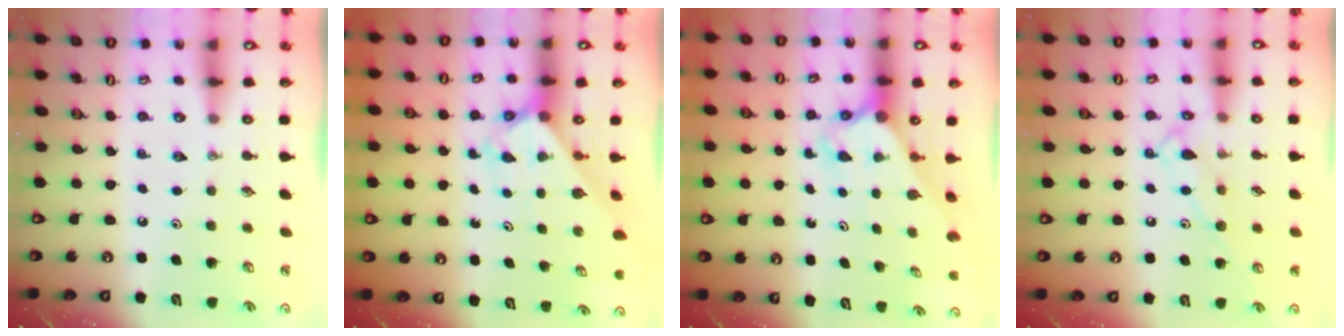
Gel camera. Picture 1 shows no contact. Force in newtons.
{"total": 2.0, "press": 2.0, "slide": 0.1}
{"total": 2.6, "press": 2.6, "slide": 0.2}
{"total": 10.8, "press": 10.7, "slide": 0.8}